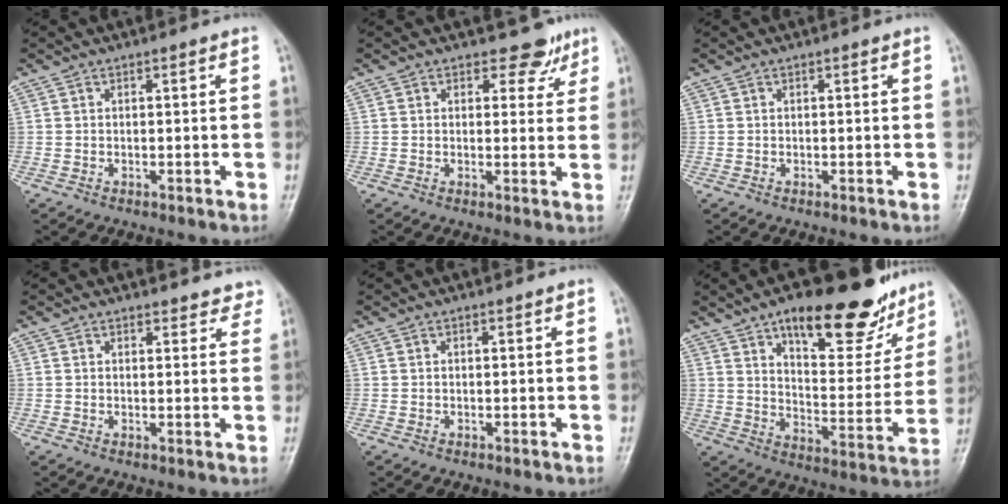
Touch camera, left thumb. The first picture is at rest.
{"total": 4.1, "force": [3.0, 2.6, 0.8], "torque": [0.018, -0.018, 0.031]}
{"total": 0.0}
{"total": 4.6, "force": [4.2, 1.8, 0.2], "torque": [0.038, -0.020, 0.029]}
{"total": 0.0}
{"total": 23.3, "force": [15.0, 9.4, 15.1], "torque": [-0.154, -0.059, 0.219]}